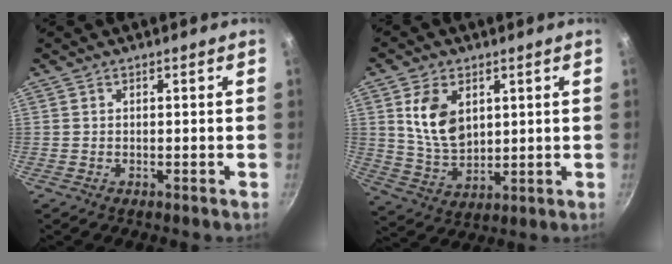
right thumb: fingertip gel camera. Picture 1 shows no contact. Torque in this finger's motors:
{"motor_torque": [0.98, 2.46, 1.03, -0.27, 0.08]}